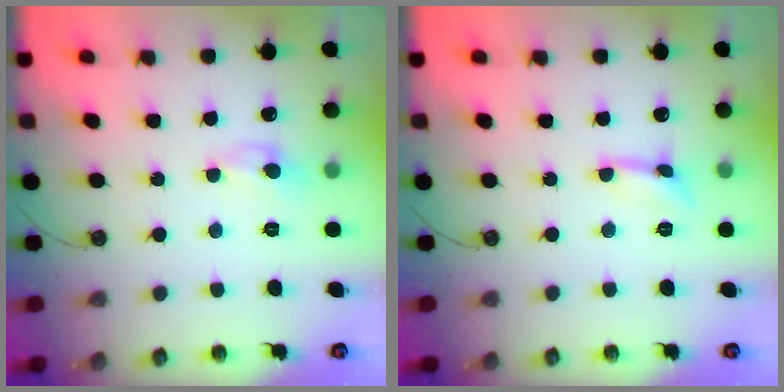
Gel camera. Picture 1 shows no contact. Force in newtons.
{"total": 2.0, "press": 1.9, "slide": 0.5}